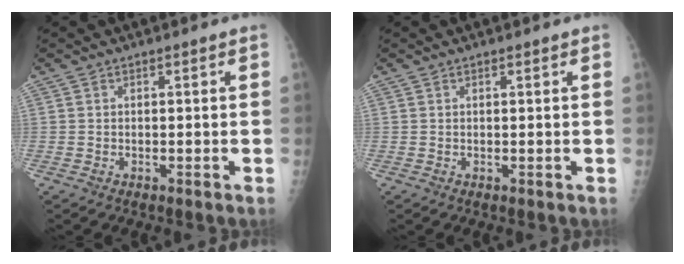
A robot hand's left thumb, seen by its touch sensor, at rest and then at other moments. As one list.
[{"total": 0.5, "force": [0.4, 0.2, 0.3], "torque": [-0.007, -0.001, 0.005]}]